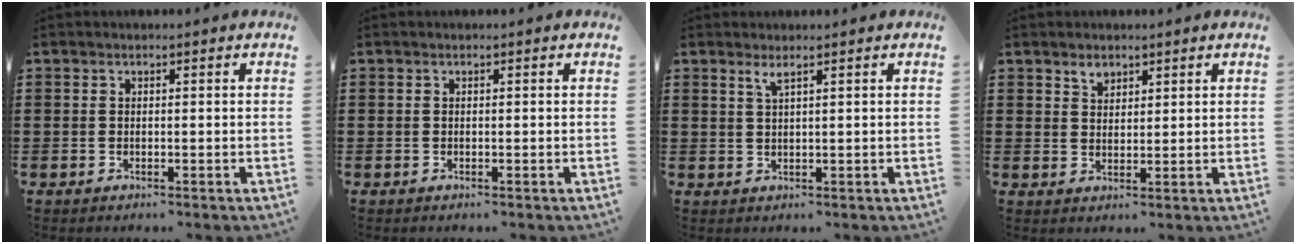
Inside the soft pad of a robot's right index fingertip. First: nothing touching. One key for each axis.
{"total": 0.0}
{"total": 1.5, "fx": 1.0, "fy": 0.0, "fz": 1.1, "tx": -0.025, "ty": 0.000, "tz": 0.018}
{"total": 2.1, "fx": 1.7, "fy": 1.2, "fz": 0.5, "tx": -0.006, "ty": 0.000, "tz": 0.030}